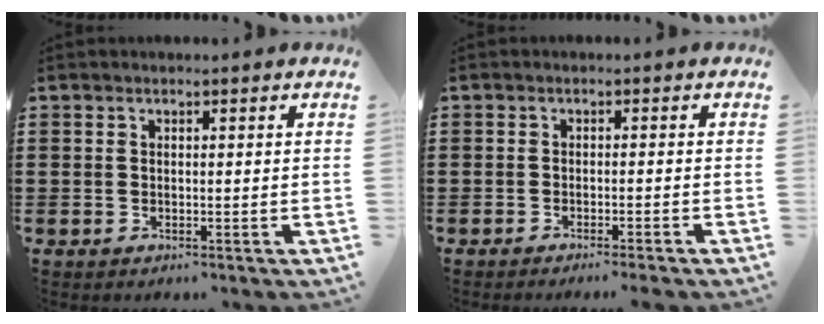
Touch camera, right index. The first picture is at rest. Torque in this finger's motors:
{"motor_torque": [0.52, -0.53, 0.27, 0.04]}